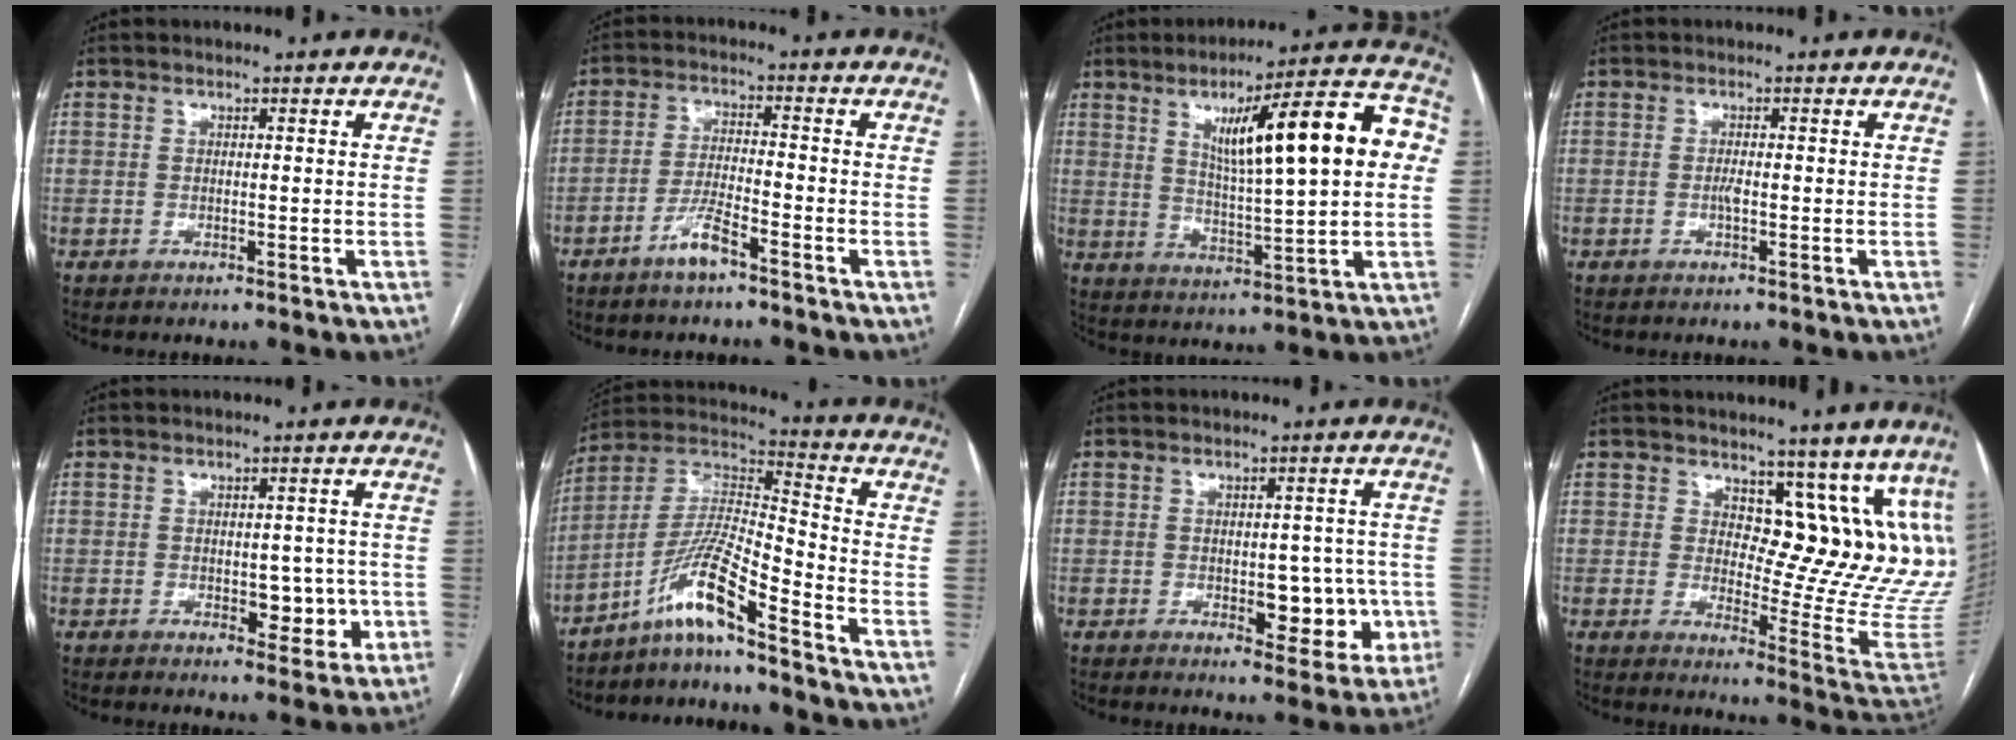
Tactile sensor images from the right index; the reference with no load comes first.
{"total": 4.8, "force": [-3.4, 0.4, 3.3], "torque": [-0.070, 0.000, -0.067]}
{"total": 18.1, "force": [4.4, 2.3, 17.4], "torque": [-0.245, 0.029, 0.063]}
{"total": 1.0, "force": [-0.3, 0.2, 1.0], "torque": [-0.021, 0.000, -0.005]}
{"total": 5.2, "force": [-0.8, 3.1, 4.1], "torque": [-0.042, 0.008, -0.001]}
{"total": 10.5, "force": [-7.6, -0.5, 7.3], "torque": [-0.154, 0.007, -0.146]}
{"total": 7.7, "force": [-1.5, 4.2, 6.3], "torque": [-0.059, 0.014, -0.009]}
{"total": 14.4, "force": [11.0, 5.7, 7.2], "torque": [-0.062, -0.034, 0.118]}